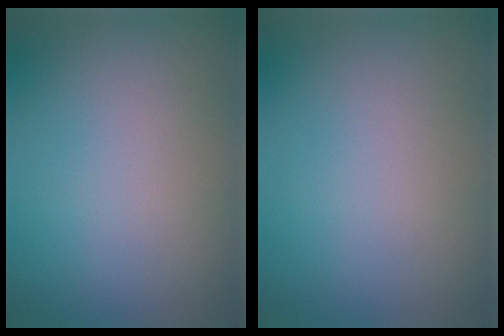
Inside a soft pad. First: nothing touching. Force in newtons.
{"total": 0.0}